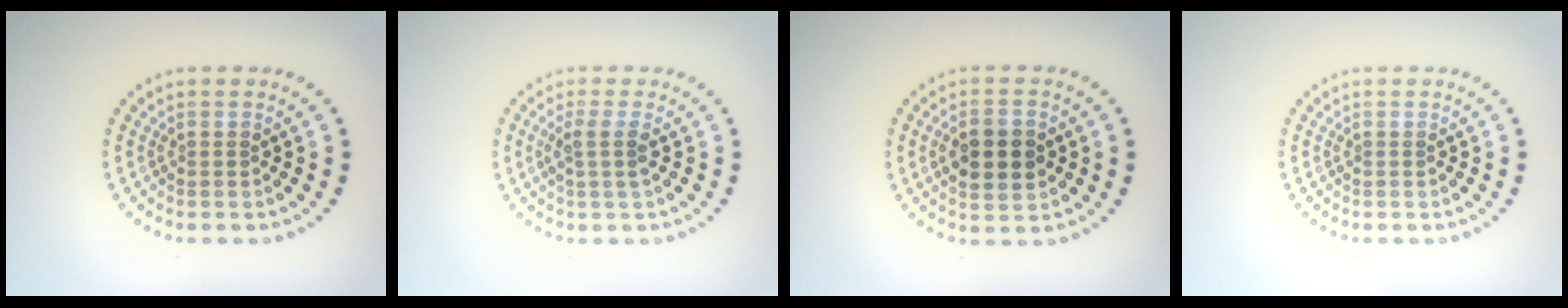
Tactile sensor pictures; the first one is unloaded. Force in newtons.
{"total": 2.0, "press": 1.6, "slide": 1.2}
{"total": 4.4, "press": 4.4, "slide": 0.2}
{"total": 0.0}